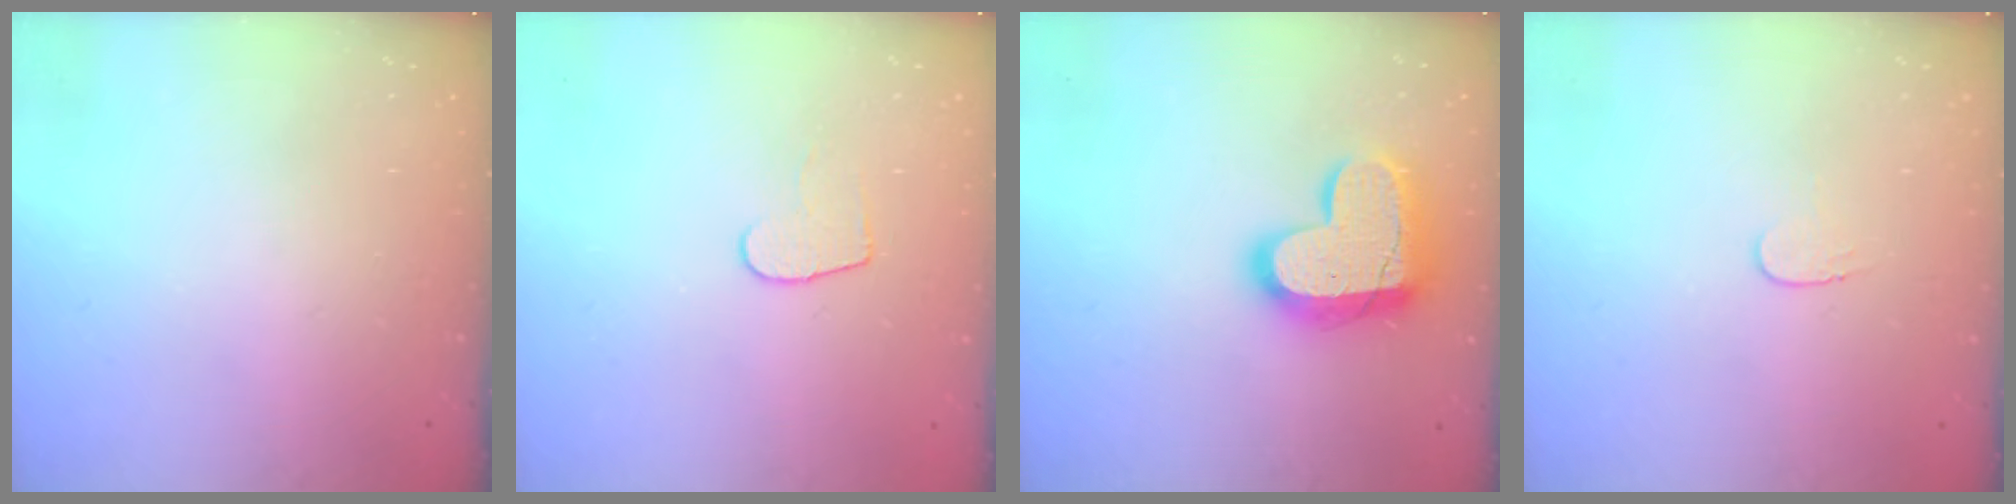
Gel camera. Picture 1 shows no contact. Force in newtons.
{"total": 6.3, "press": 6.3, "slide": 0.6}
{"total": 18.0, "press": 17.9, "slide": 1.3}
{"total": 3.7, "press": 3.7, "slide": 0.4}